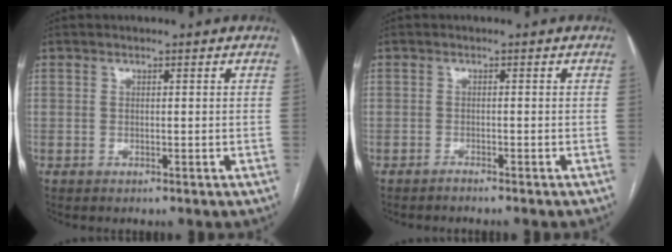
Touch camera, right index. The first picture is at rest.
{"total": 1.5, "force": [-1.4, -0.1, 0.6], "torque": [-0.010, 0.001, -0.016]}